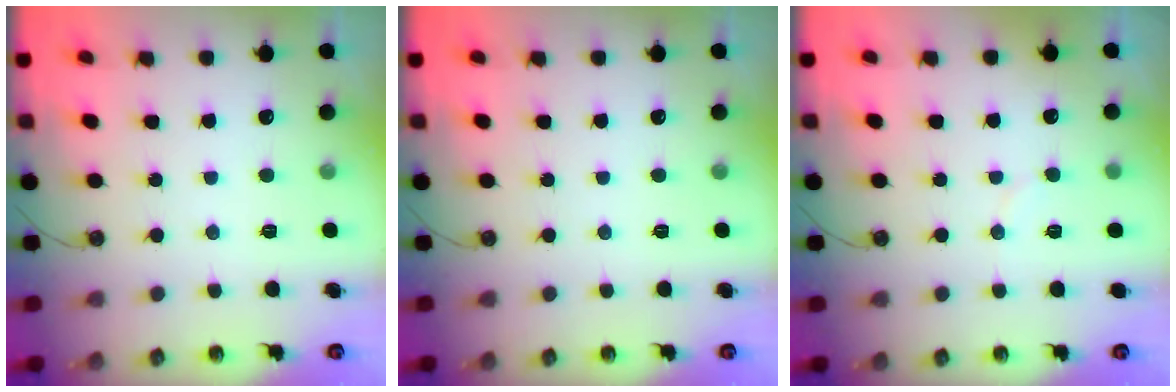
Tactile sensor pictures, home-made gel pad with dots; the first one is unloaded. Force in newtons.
{"total": 0.0}
{"total": 3.9, "press": 3.9, "slide": 0.4}